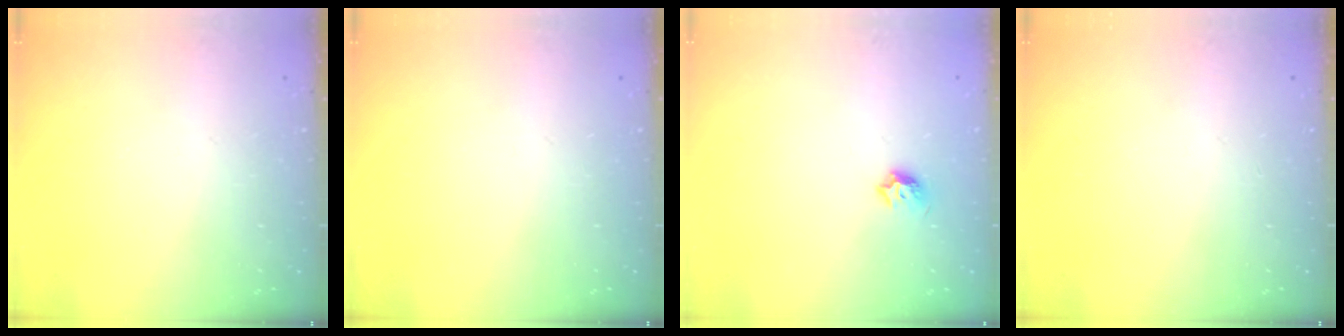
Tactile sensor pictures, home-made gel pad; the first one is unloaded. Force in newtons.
{"total": 0.0}
{"total": 4.9, "press": 4.8, "slide": 0.8}
{"total": 0.0}